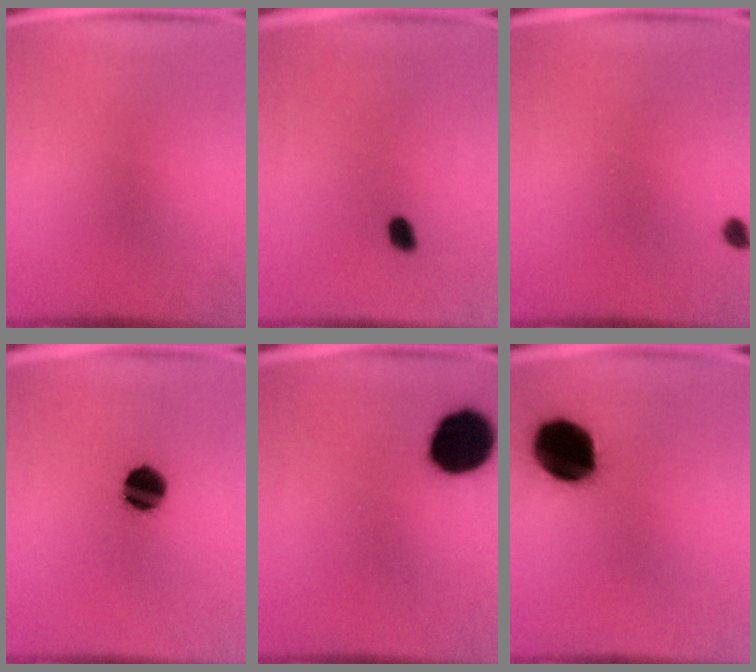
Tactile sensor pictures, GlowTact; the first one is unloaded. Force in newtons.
{"total": 1.4}
{"total": 1.2}
{"total": 10.5}
{"total": 13.4}
{"total": 18.2}